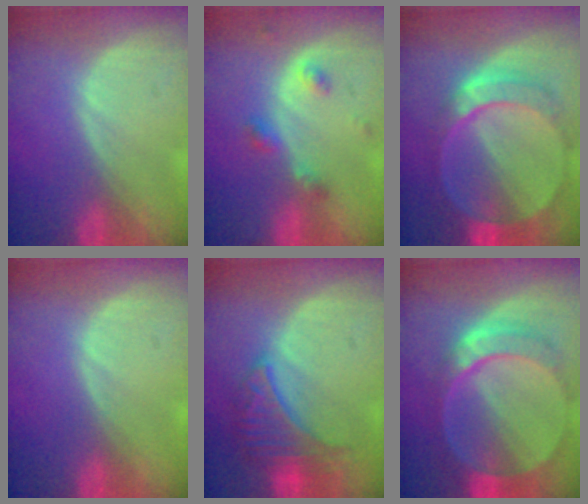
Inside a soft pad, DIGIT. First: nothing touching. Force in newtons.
{"total": 3.4, "press": 3.4, "slide": 0.7}
{"total": 9.7, "press": 8.4, "slide": 4.9}
{"total": 0.0}
{"total": 6.7, "press": 6.6, "slide": 1.2}
{"total": 9.6, "press": 8.3, "slide": 4.8}